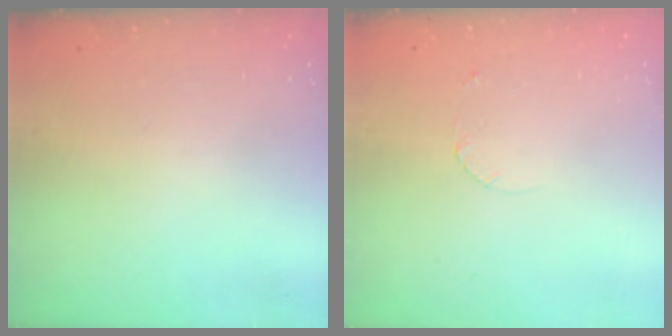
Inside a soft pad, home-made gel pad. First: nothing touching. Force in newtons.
{"total": 1.6, "press": 1.6, "slide": 0.2}